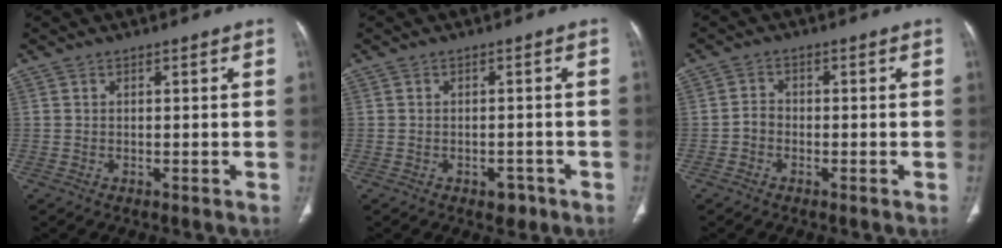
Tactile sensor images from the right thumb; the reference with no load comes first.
{"total": 2.4, "force": [-1.5, 1.7, 1.0], "torque": [0.003, 0.009, -0.013]}
{"total": 2.2, "force": [-0.9, 1.7, 1.0], "torque": [-0.009, 0.011, -0.024]}